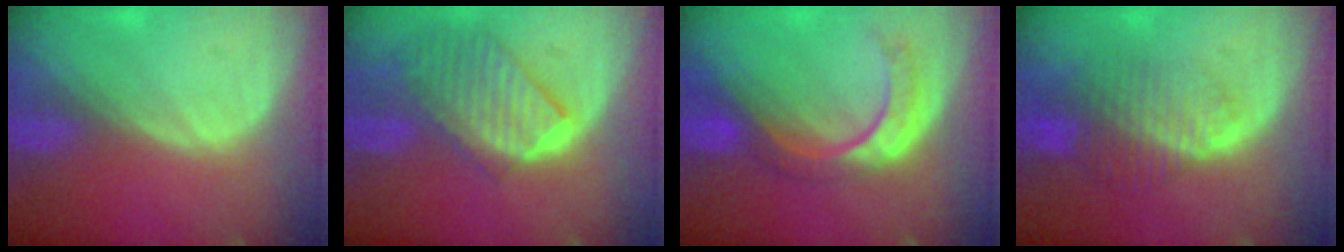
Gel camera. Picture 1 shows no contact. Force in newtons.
{"total": 9.8, "press": 8.6, "slide": 4.8}
{"total": 8.5, "press": 7.2, "slide": 4.5}
{"total": 8.4, "press": 7.2, "slide": 4.2}